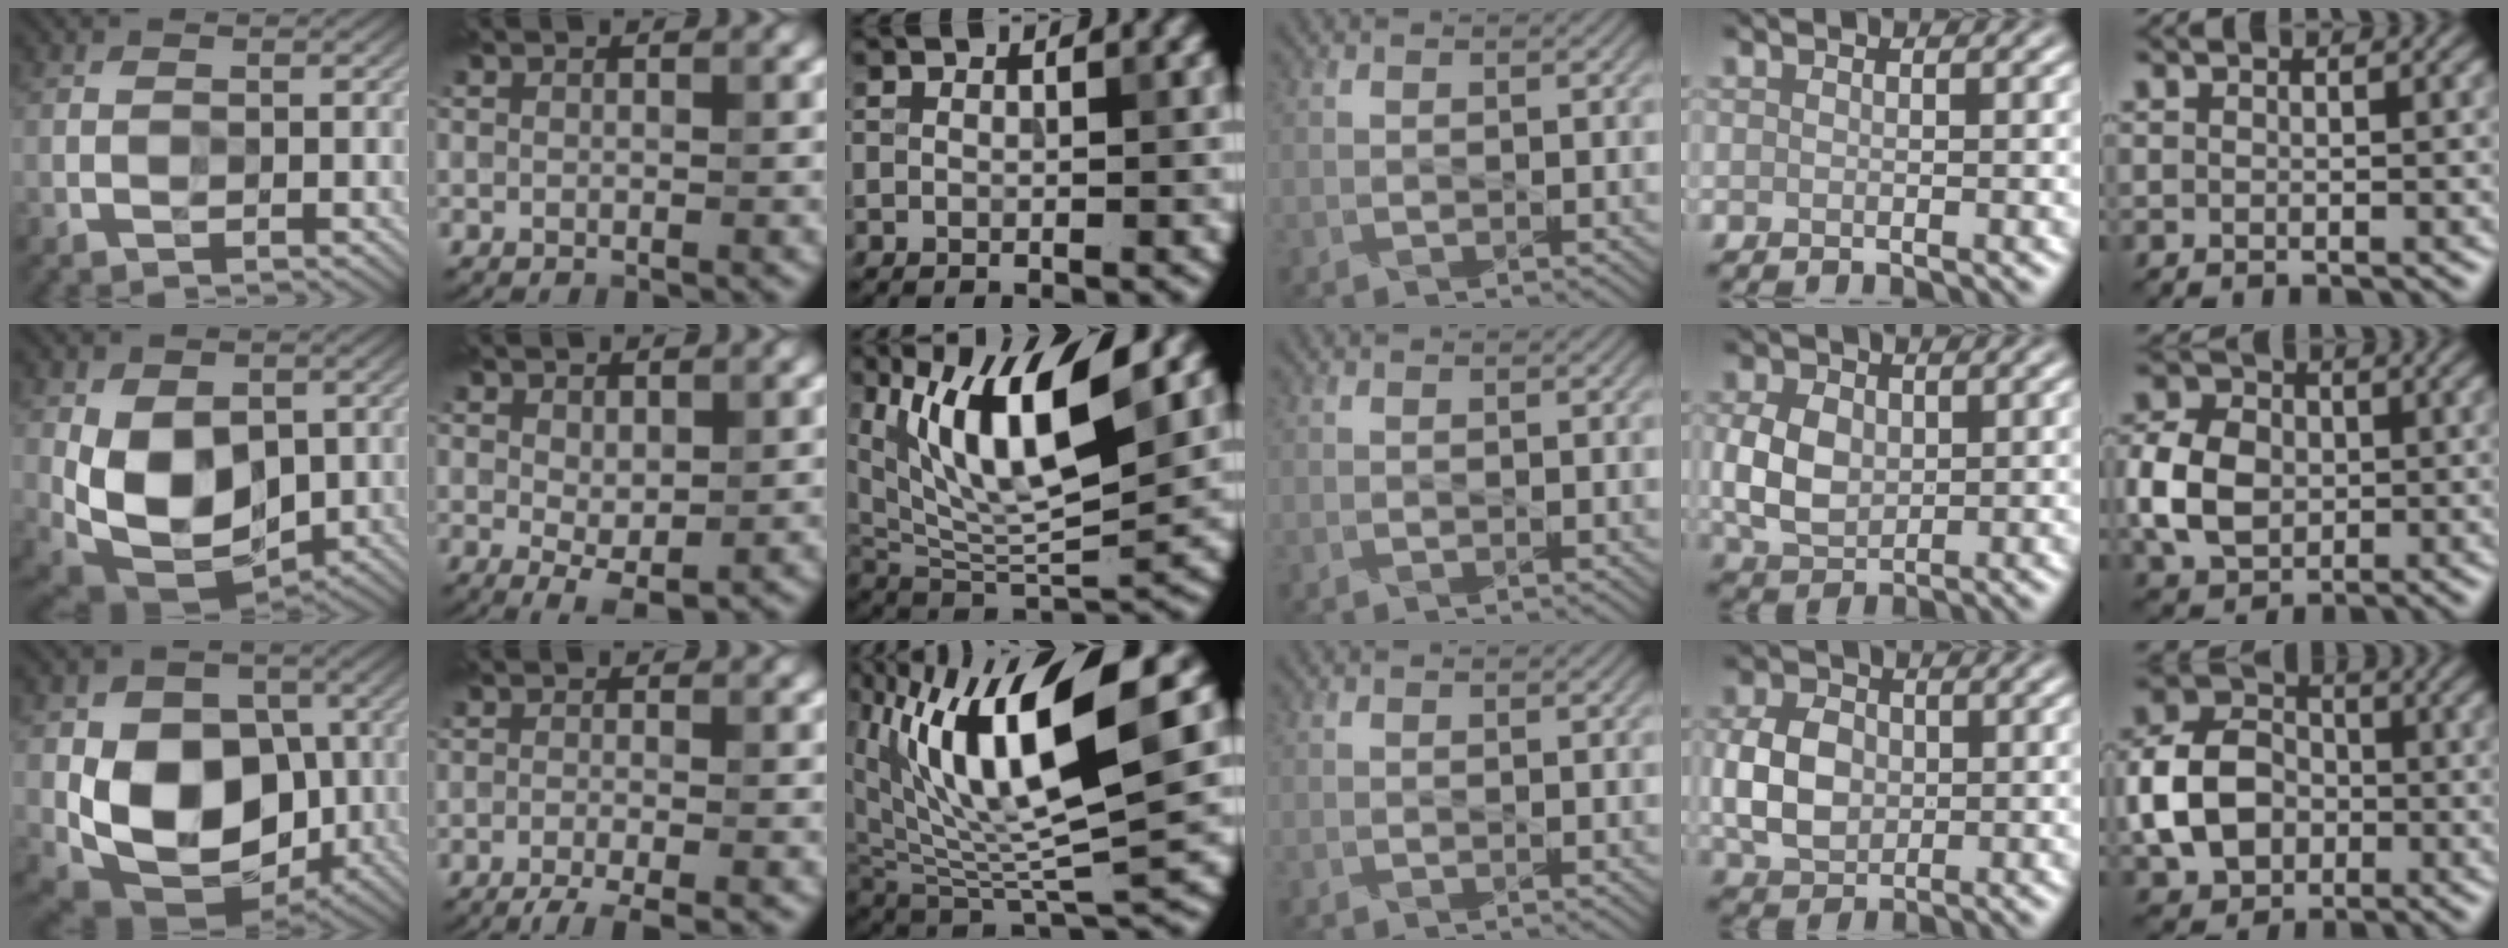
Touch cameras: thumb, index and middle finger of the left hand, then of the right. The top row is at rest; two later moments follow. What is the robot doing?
{"motion": "wipe", "object": "mirror"}